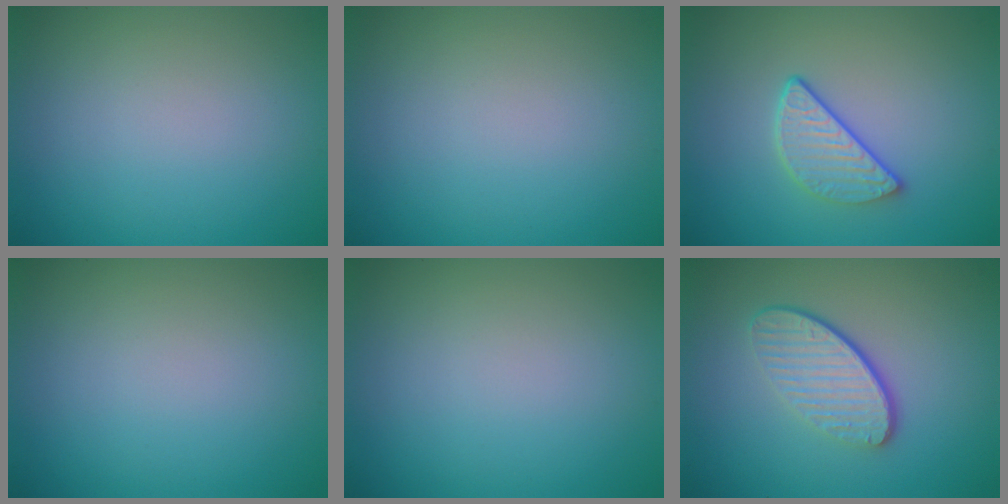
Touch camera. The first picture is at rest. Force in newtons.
{"total": 0.0}
{"total": 3.3, "press": 2.6, "slide": 2.0}
{"total": 0.0}
{"total": 0.0}
{"total": 4.3, "press": 3.1, "slide": 3.0}